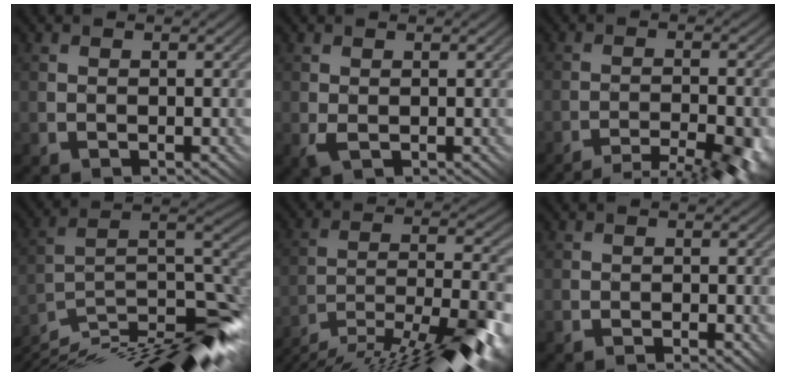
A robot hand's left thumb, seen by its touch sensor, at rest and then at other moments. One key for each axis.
{"total": 1.5, "fx": -0.3, "fy": 1.0, "fz": 1.1, "tx": -0.029, "ty": -0.005, "tz": -0.006}
{"total": 8.3, "fx": -7.1, "fy": 1.3, "fz": 4.2, "tx": -0.059, "ty": 0.005, "tz": -0.096}
{"total": 14.2, "fx": -10.6, "fy": 2.4, "fz": 9.2, "tx": -0.182, "ty": 0.011, "tz": -0.185}
{"total": 17.7, "fx": -14.4, "fy": 3.2, "fz": 9.8, "tx": -0.154, "ty": -0.001, "tz": -0.233}
{"total": 1.3, "fx": -1.0, "fy": 0.5, "fz": 0.6, "tx": -0.004, "ty": 0.001, "tz": -0.015}